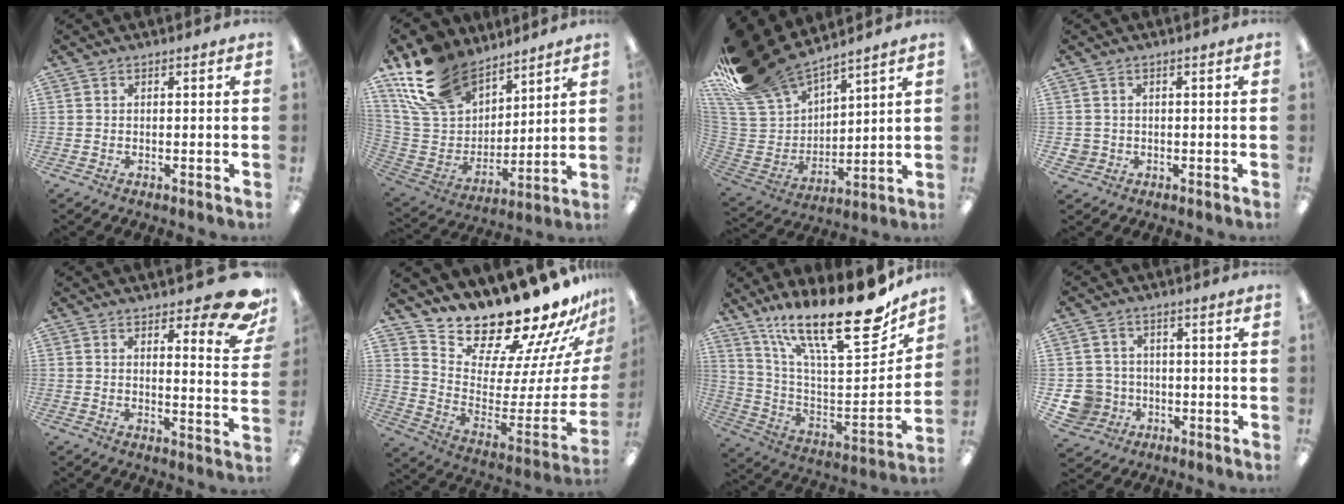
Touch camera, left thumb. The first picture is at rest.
{"total": 20.1, "force": [14.4, 11.5, 8.0], "torque": [-0.174, -0.076, 0.276]}
{"total": 19.6, "force": [17.1, 7.0, 6.5], "torque": [-0.152, -0.115, 0.318]}
{"total": 2.4, "force": [0.4, 2.4, 0.4], "torque": [-0.011, 0.002, 0.006]}
{"total": 12.1, "force": [9.1, 3.3, 7.4], "torque": [-0.086, -0.063, 0.151]}
{"total": 16.4, "force": [15.5, 3.8, 3.9], "torque": [-0.059, -0.162, 0.268]}
{"total": 25.0, "force": [18.3, 5.9, 15.9], "torque": [-0.241, -0.137, 0.304]}
{"total": 7.4, "force": [-1.7, 7.0, 1.6], "torque": [-0.057, 0.014, -0.026]}